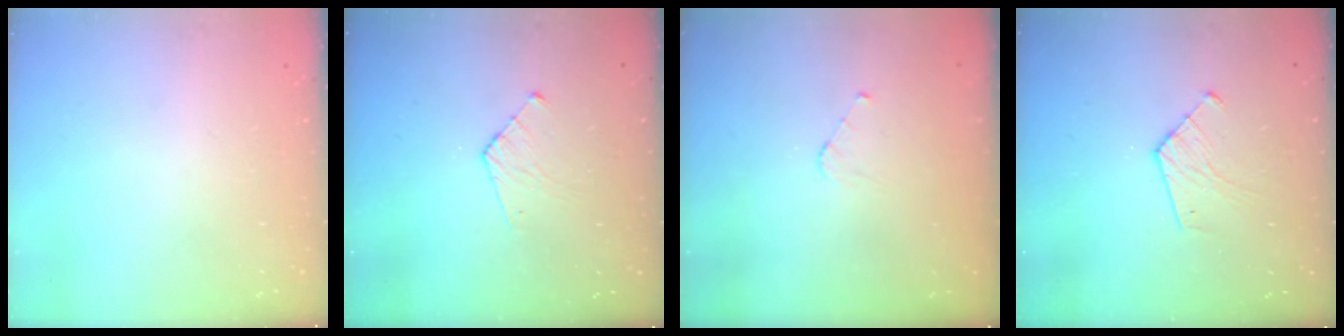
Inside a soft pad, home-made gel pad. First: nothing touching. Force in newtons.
{"total": 5.8, "press": 5.8, "slide": 0.5}
{"total": 3.0, "press": 3.0, "slide": 0.2}
{"total": 7.2, "press": 7.2, "slide": 0.5}